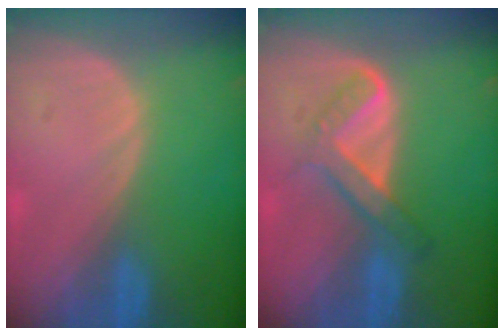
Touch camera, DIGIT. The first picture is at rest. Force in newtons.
{"total": 5.3, "press": 5.1, "slide": 1.5}